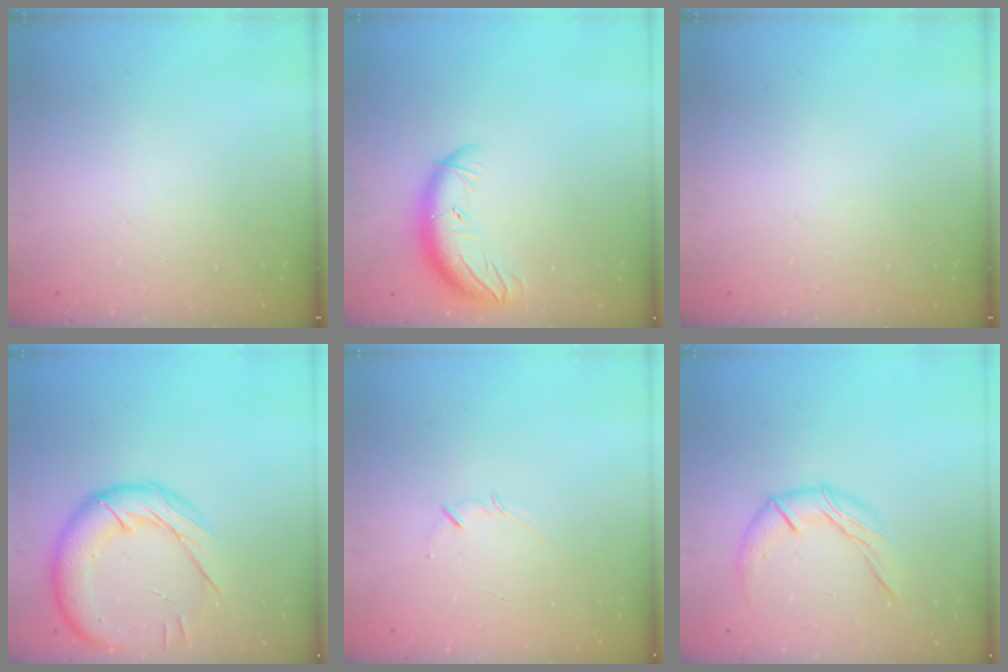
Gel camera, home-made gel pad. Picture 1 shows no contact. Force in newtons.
{"total": 10.5, "press": 10.2, "slide": 2.4}
{"total": 0.0}
{"total": 18.0, "press": 17.8, "slide": 2.5}
{"total": 2.1, "press": 2.1, "slide": 0.4}
{"total": 10.8, "press": 10.8, "slide": 0.5}